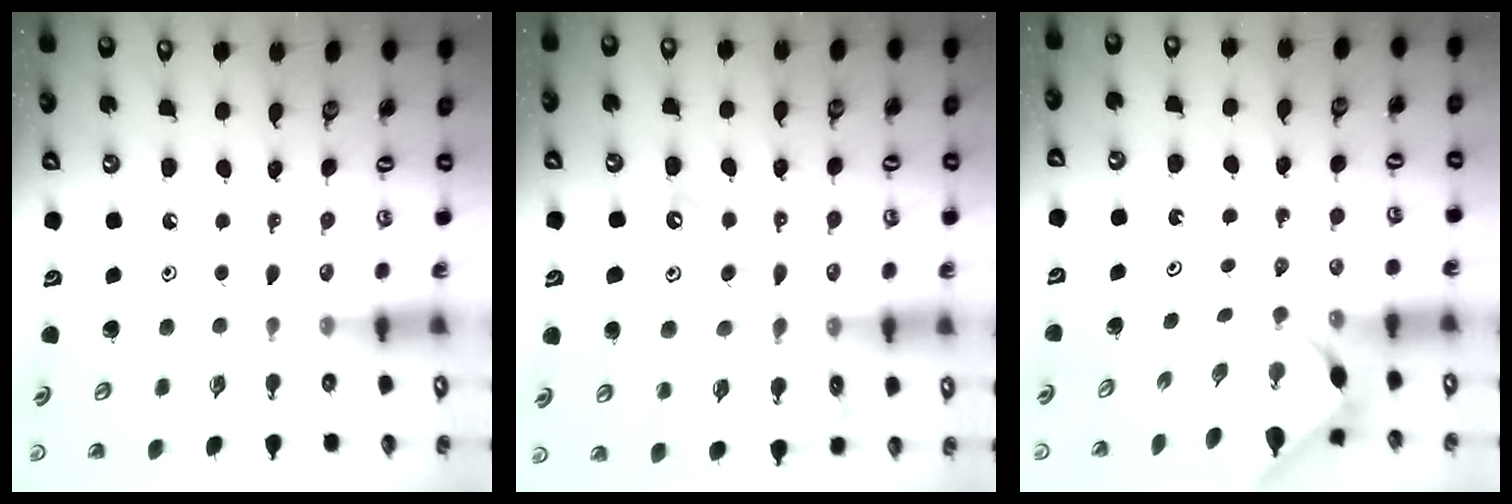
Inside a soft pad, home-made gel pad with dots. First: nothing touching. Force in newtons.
{"total": 19.1, "press": 19.0, "slide": 1.8}
{"total": 3.1, "press": 3.1, "slide": 0.3}